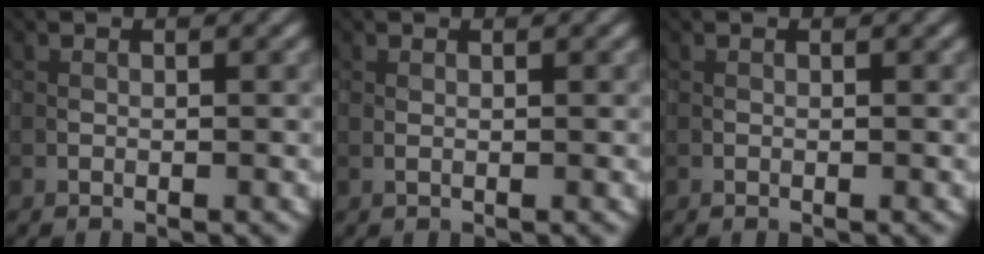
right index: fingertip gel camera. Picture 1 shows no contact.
{"total": 0.7, "force": [0.6, -0.1, 0.0], "torque": [-0.003, 0.000, 0.009]}
{"total": 0.0}